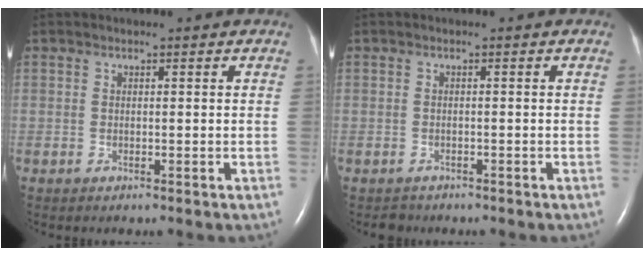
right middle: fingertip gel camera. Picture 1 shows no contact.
{"total": 1.3, "force": [-1.1, 0.7, -0.4], "torque": [0.000, 0.000, -0.017]}